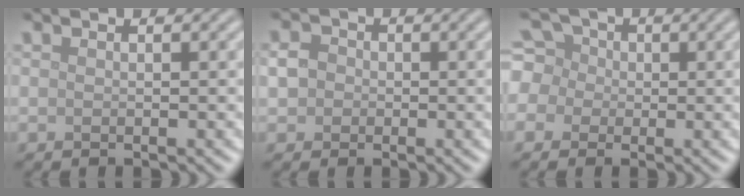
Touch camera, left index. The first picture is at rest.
{"total": 2.4, "force": [0.1, 2.1, 1.0], "torque": [-0.011, 0.004, -0.008]}
{"total": 5.4, "force": [0.1, 5.0, 2.0], "torque": [-0.045, 0.034, -0.032]}